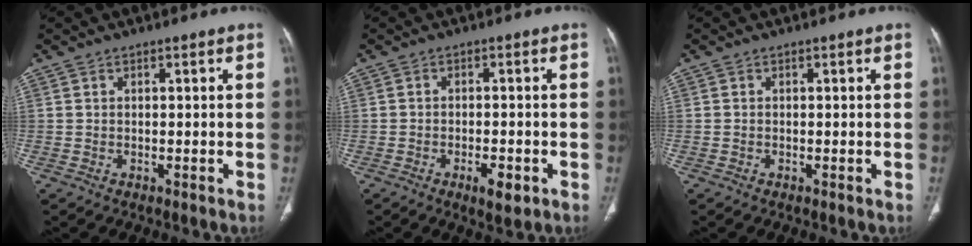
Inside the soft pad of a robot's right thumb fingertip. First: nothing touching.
{"total": 4.2, "force": [-1.9, 1.7, 3.3], "torque": [-0.048, 0.002, -0.026]}
{"total": 0.0}